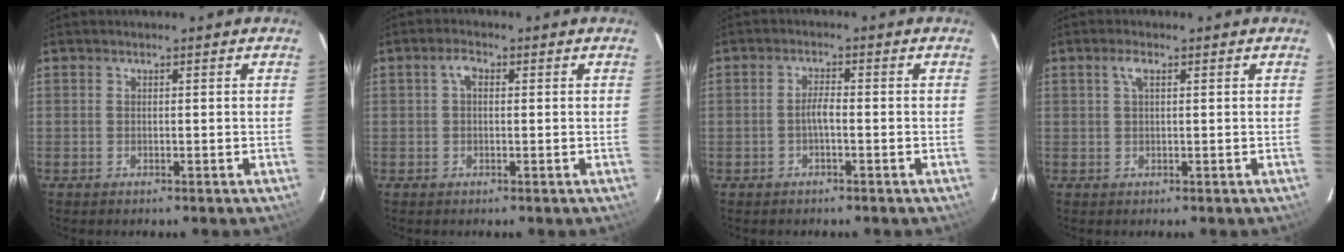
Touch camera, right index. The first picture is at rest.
{"total": 2.2, "force": [0.4, 1.3, 1.8], "torque": [-0.036, 0.010, 0.006]}
{"total": 2.2, "force": [-0.8, 0.4, 1.9], "torque": [-0.039, 0.006, -0.016]}
{"total": 1.9, "force": [0.8, 0.7, 1.6], "torque": [-0.035, 0.007, 0.015]}